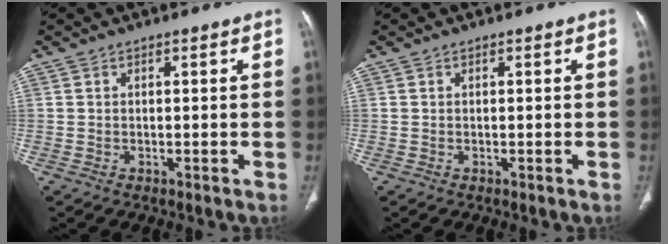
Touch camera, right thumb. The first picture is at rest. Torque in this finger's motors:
{"motor_torque": [-0.05, 0.05, -0.31, 0.09, 0.00]}